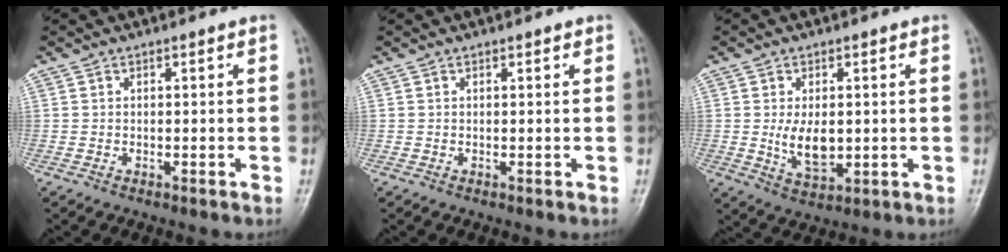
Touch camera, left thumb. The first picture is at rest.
{"total": 0.6, "force": [0.4, 0.3, 0.4], "torque": [-0.005, -0.002, 0.002]}
{"total": 6.6, "force": [0.2, 3.9, 5.4], "torque": [-0.083, -0.014, 0.013]}